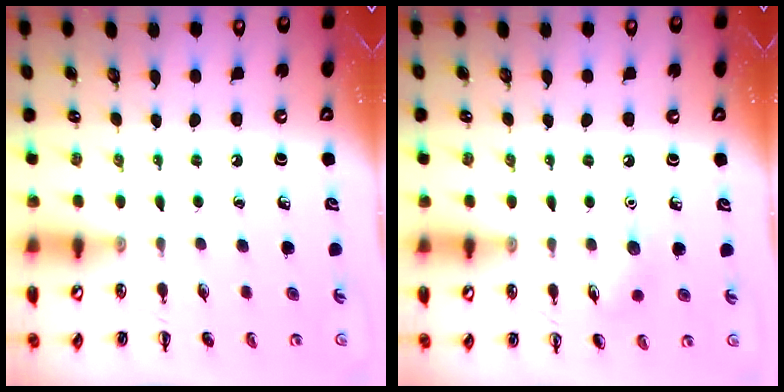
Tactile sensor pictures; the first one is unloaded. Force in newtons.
{"total": 6.0, "press": 5.8, "slide": 1.6}